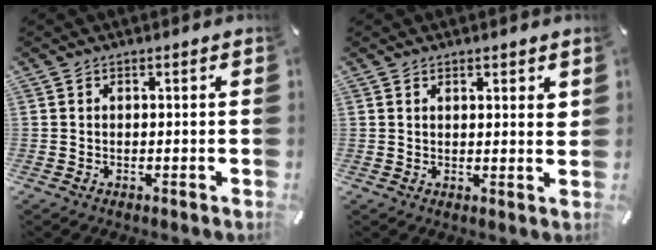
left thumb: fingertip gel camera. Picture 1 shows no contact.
{"total": 2.2, "force": [1.7, 0.5, 1.2], "torque": [-0.019, -0.007, 0.030]}